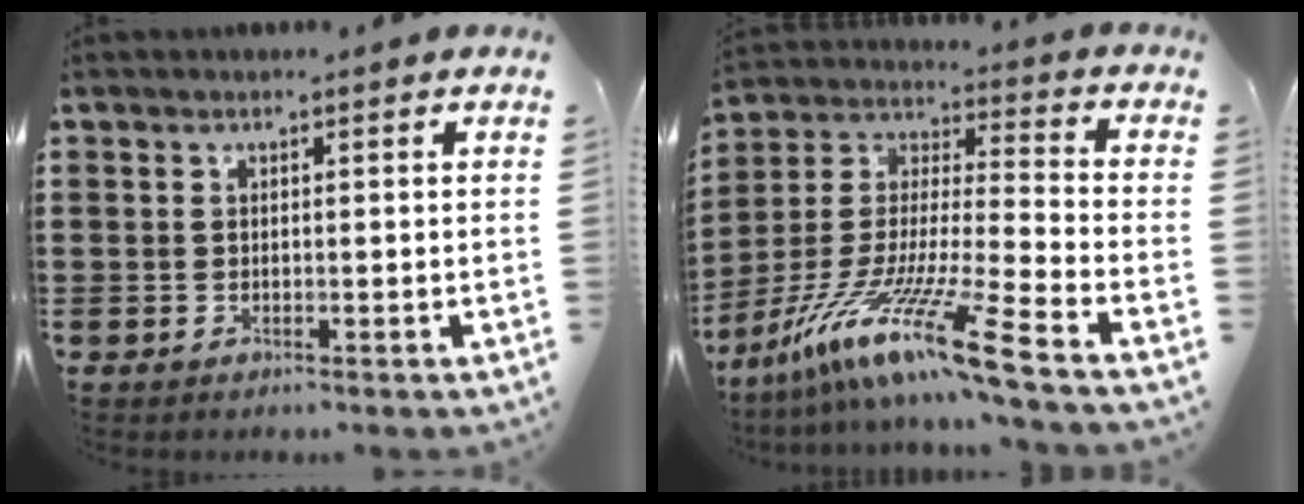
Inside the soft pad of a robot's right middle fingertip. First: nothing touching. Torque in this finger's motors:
{"motor_torque": [1.70, -0.44, 1.05, 0.21]}